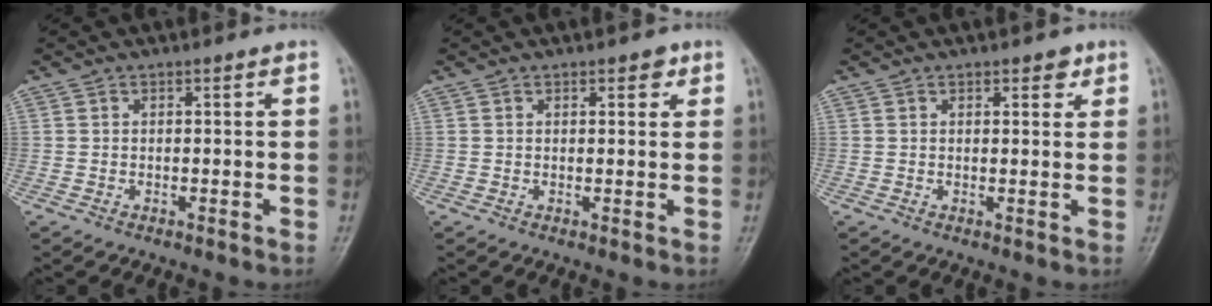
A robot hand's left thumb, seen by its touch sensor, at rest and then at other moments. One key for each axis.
{"total": 2.2, "fx": 1.2, "fy": 1.2, "fz": 1.4, "tx": -0.004, "ty": -0.003, "tz": 0.013}
{"total": 2.5, "fx": 1.4, "fy": 1.3, "fz": 1.5, "tx": -0.004, "ty": -0.005, "tz": 0.017}